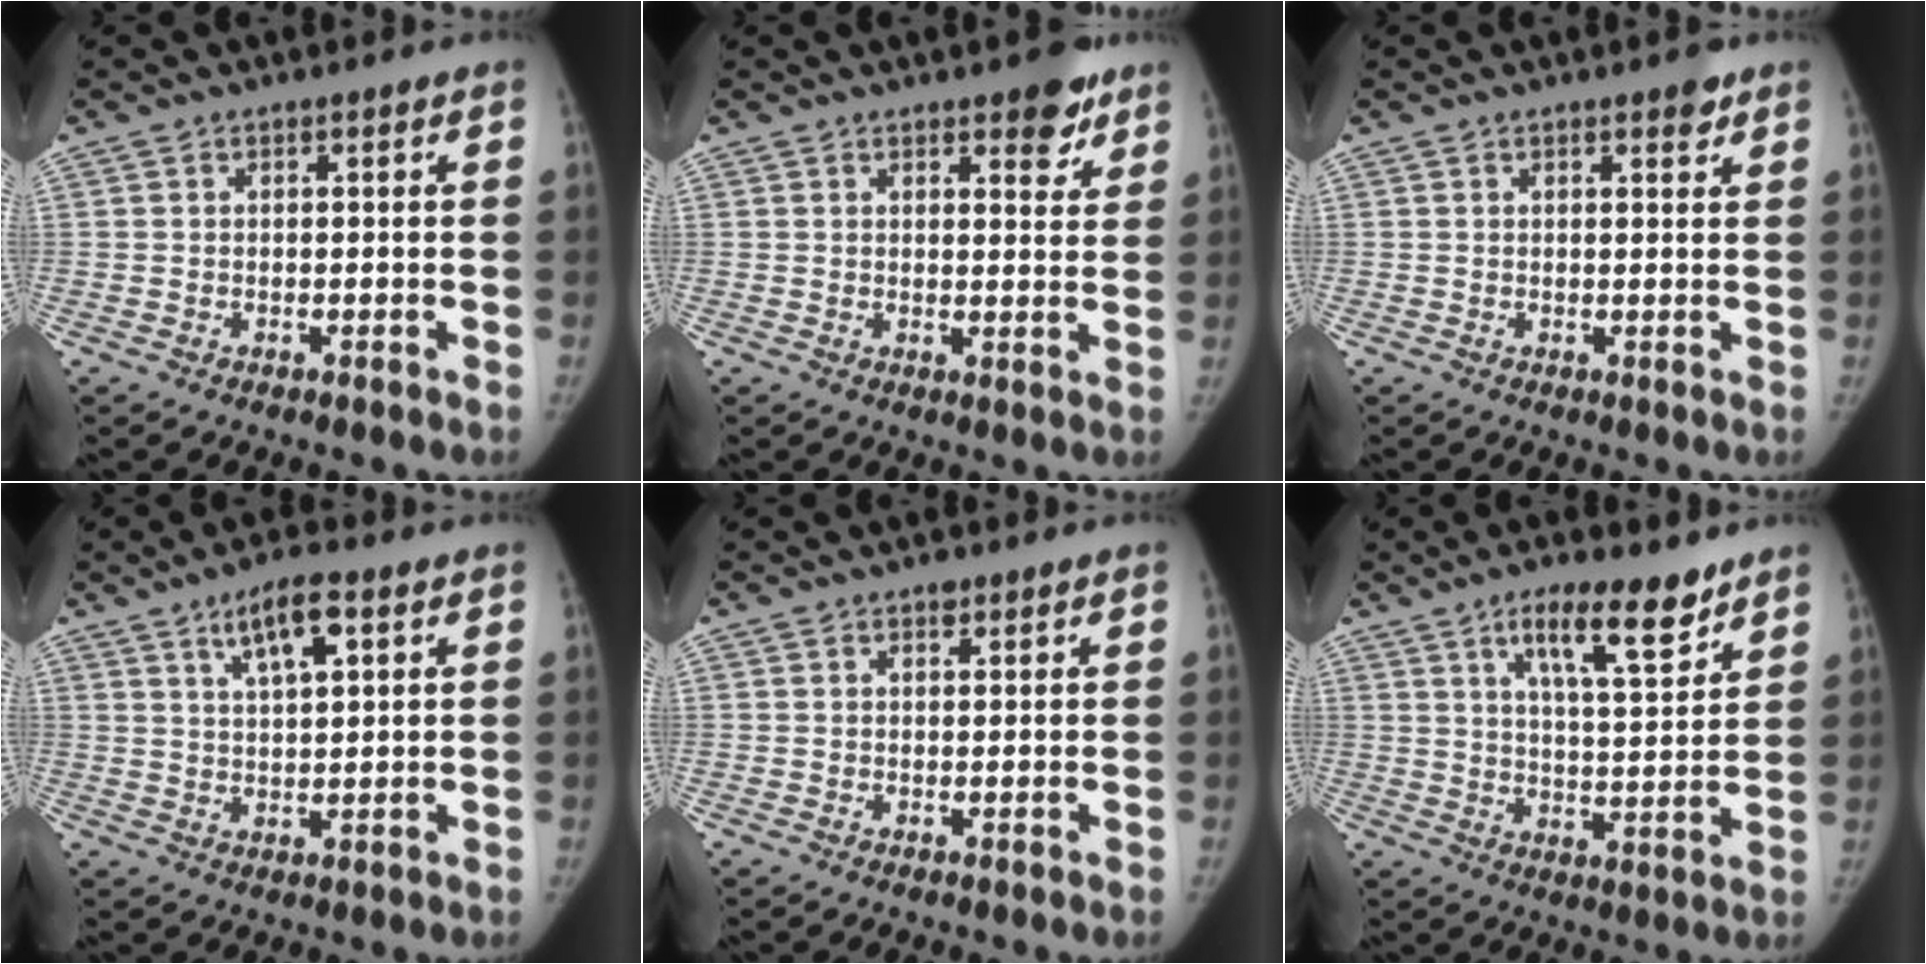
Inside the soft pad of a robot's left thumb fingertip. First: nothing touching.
{"total": 5.5, "force": [3.6, 2.4, 3.4], "torque": [-0.017, -0.019, 0.044]}
{"total": 2.1, "force": [1.4, 0.8, 1.3], "torque": [-0.010, -0.007, 0.018]}
{"total": 7.3, "force": [3.6, 2.5, 5.8], "torque": [-0.089, -0.010, 0.060]}
{"total": 1.4, "force": [0.9, 0.9, 0.6], "torque": [-0.001, -0.003, 0.010]}
{"total": 11.7, "force": [7.5, 3.3, 8.4], "torque": [-0.115, -0.044, 0.125]}